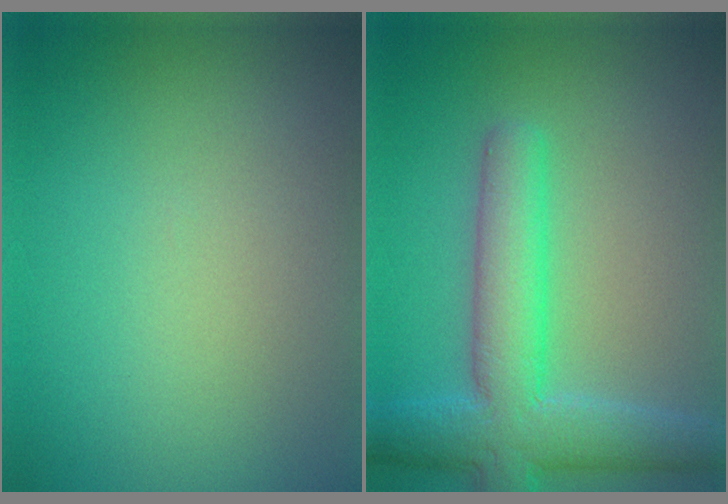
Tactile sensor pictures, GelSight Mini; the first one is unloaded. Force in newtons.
{"total": 7.1, "press": 7.1, "slide": 0.4}